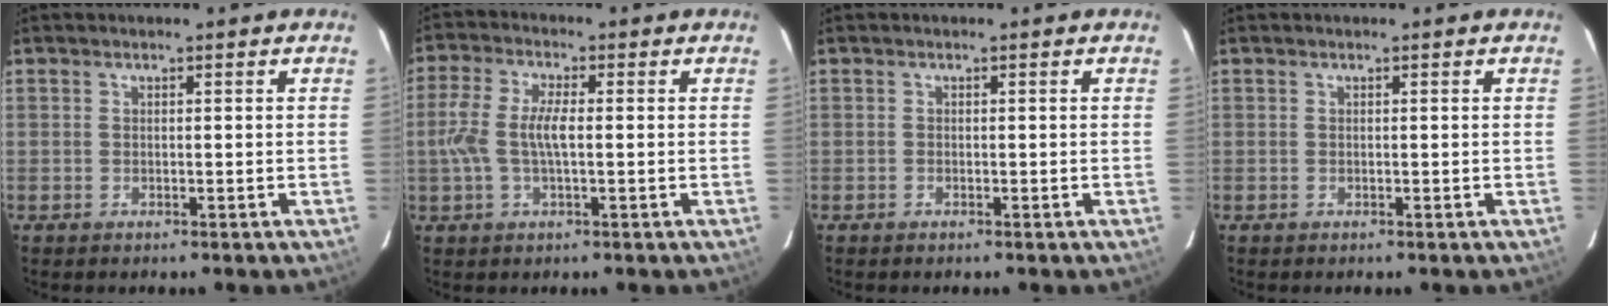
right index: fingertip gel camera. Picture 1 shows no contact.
{"total": 7.1, "force": [-0.3, 2.4, 6.7], "torque": [-0.142, 0.007, -0.006]}
{"total": 0.0}
{"total": 0.0}